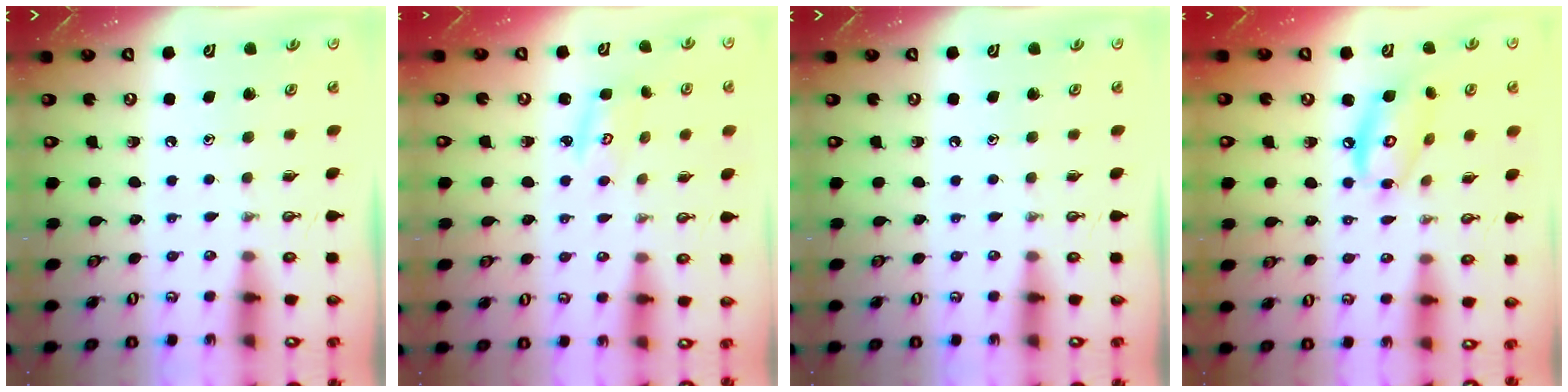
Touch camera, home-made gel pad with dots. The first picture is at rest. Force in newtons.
{"total": 2.7, "press": 2.7, "slide": 0.1}
{"total": 0.0}
{"total": 11.4, "press": 11.3, "slide": 0.9}